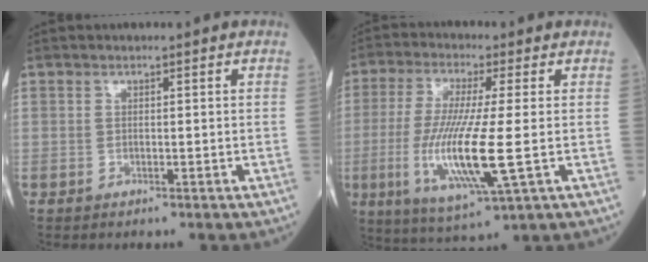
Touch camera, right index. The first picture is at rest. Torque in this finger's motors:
{"motor_torque": [0.56, -0.18, 0.94, 0.21]}